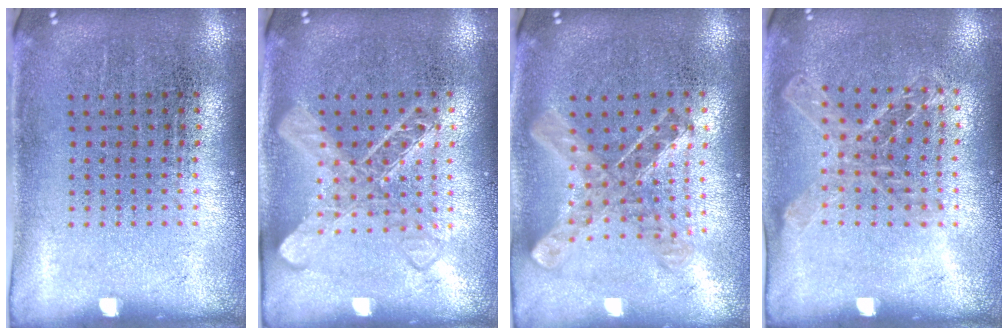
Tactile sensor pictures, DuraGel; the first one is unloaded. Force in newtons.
{"total": 1.5, "press": 1.5, "slide": 0.3}
{"total": 0.9, "press": 0.9, "slide": 0.0}
{"total": 1.1, "press": 1.1, "slide": 0.1}